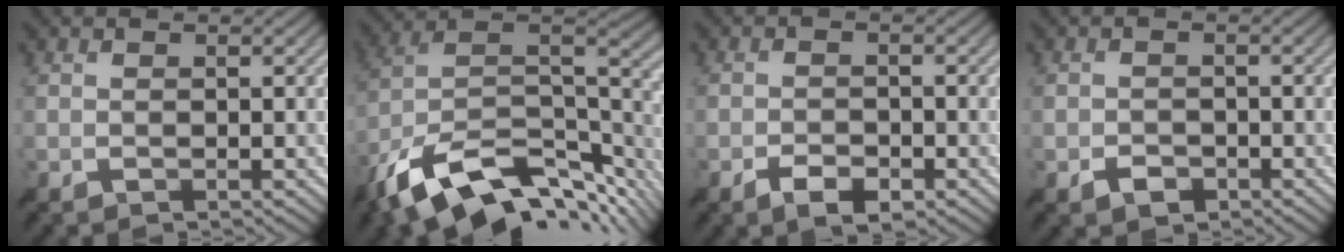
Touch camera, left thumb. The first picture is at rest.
{"total": 16.4, "force": [-9.5, 7.3, 11.2], "torque": [-0.245, -0.023, -0.156]}
{"total": 3.2, "force": [-2.1, 1.3, 2.0], "torque": [-0.032, -0.004, -0.039]}
{"total": 2.0, "force": [-1.3, 1.3, 0.7], "torque": [-0.004, -0.002, -0.026]}